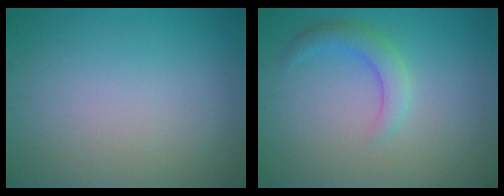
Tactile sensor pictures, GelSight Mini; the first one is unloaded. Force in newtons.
{"total": 2.6, "press": 2.6, "slide": 0.1}